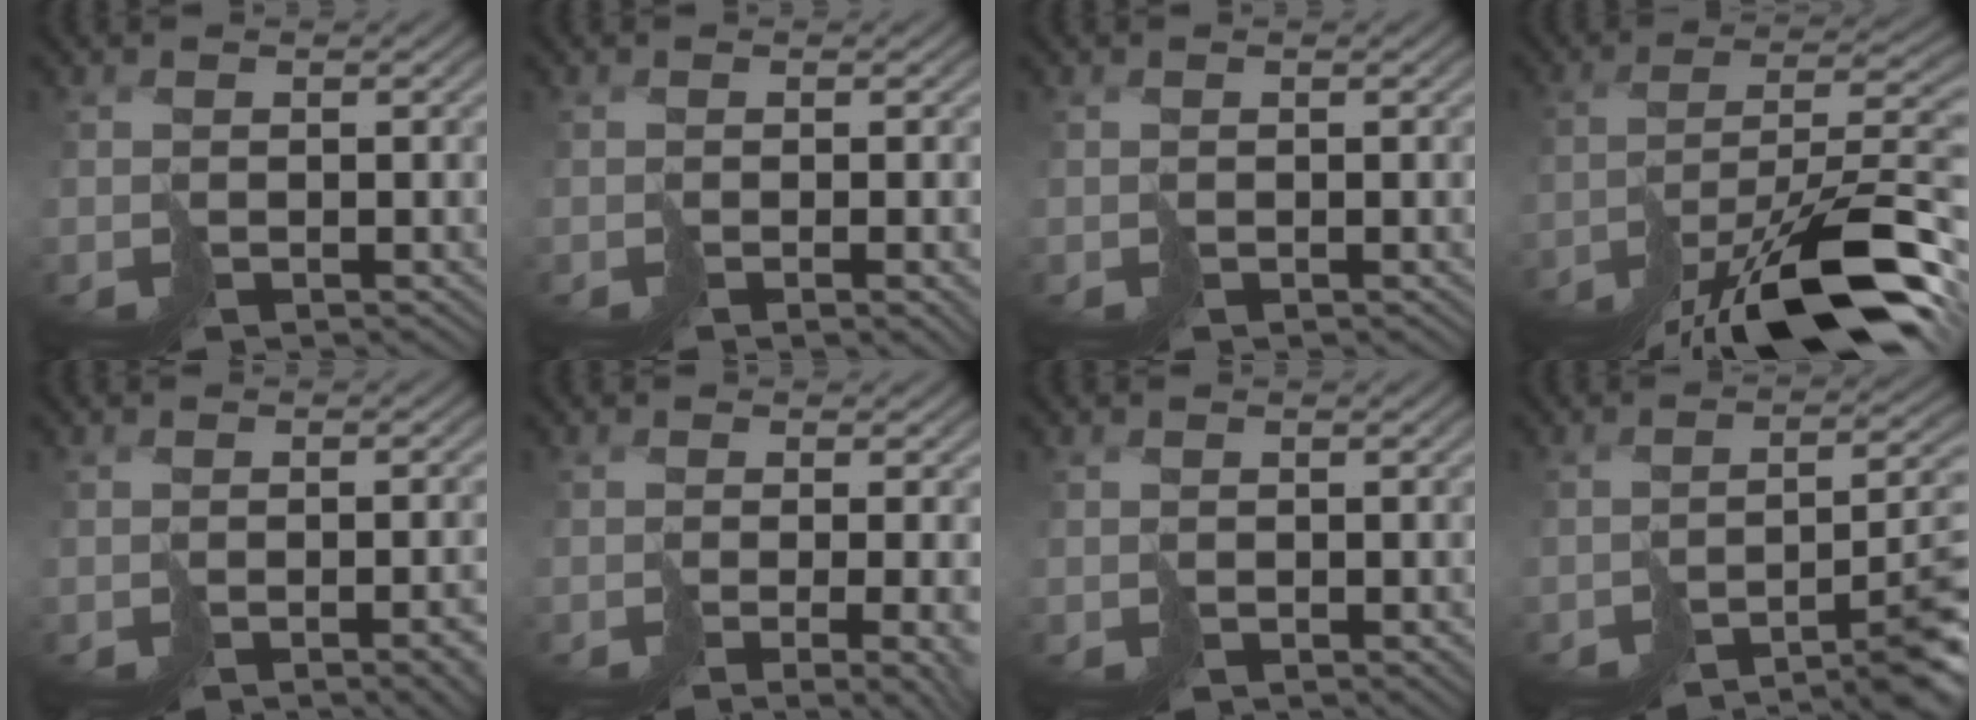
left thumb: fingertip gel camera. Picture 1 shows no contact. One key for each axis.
{"total": 2.7, "fx": -0.8, "fy": 0.5, "fz": 2.5, "tx": -0.036, "ty": -0.004, "tz": -0.013}
{"total": 0.0}
{"total": 15.7, "fx": -9.9, "fy": 4.5, "fz": 11.3, "tx": -0.201, "ty": -0.013, "tz": -0.168}
{"total": 4.2, "fx": -2.0, "fy": 1.2, "fz": 3.4, "tx": -0.038, "ty": -0.005, "tz": -0.023}
{"total": 6.9, "fx": -2.2, "fy": 2.3, "fz": 6.2, "tx": -0.064, "ty": -0.009, "tz": -0.019}
{"total": 1.2, "fx": -0.3, "fy": 0.9, "fz": 0.8, "tx": -0.012, "ty": -0.004, "tz": -0.002}
{"total": 8.6, "fx": -5.3, "fy": 1.8, "fz": 6.6, "tx": -0.081, "ty": 0.005, "tz": -0.082}